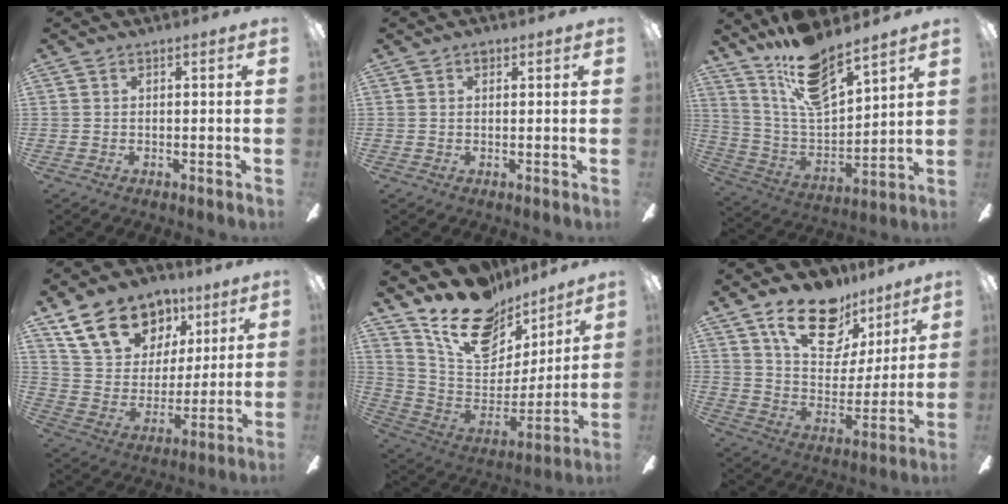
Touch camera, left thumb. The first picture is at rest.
{"total": 1.1, "force": [0.7, 0.7, 0.5], "torque": [-0.004, -0.001, 0.011]}
{"total": 15.7, "force": [12.1, 5.0, 8.5], "torque": [-0.171, -0.068, 0.215]}
{"total": 18.5, "force": [11.6, 12.3, 7.6], "torque": [-0.143, -0.048, 0.219]}
{"total": 20.4, "force": [15.6, 10.4, 8.1], "torque": [-0.143, -0.106, 0.278]}
{"total": 19.2, "force": [12.4, 10.6, 10.1], "torque": [-0.155, -0.064, 0.218]}